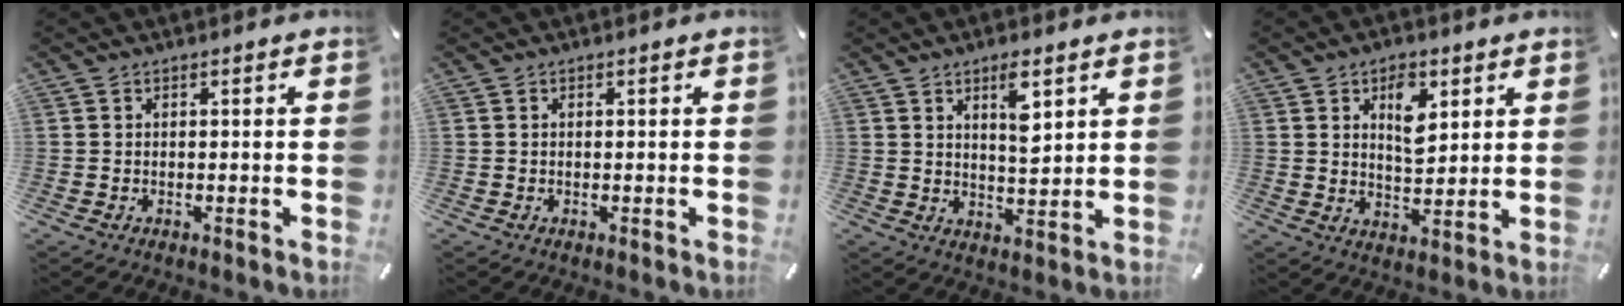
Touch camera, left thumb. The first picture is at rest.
{"total": 0.0}
{"total": 7.2, "force": [3.8, 2.5, 5.5], "torque": [-0.079, -0.023, 0.057]}
{"total": 7.8, "force": [3.4, 4.9, 5.0], "torque": [-0.064, -0.005, 0.054]}